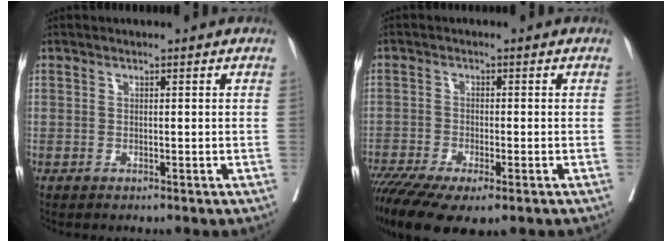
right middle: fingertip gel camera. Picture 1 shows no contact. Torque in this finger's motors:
{"motor_torque": [1.22, -0.92, 0.60, 0.21]}